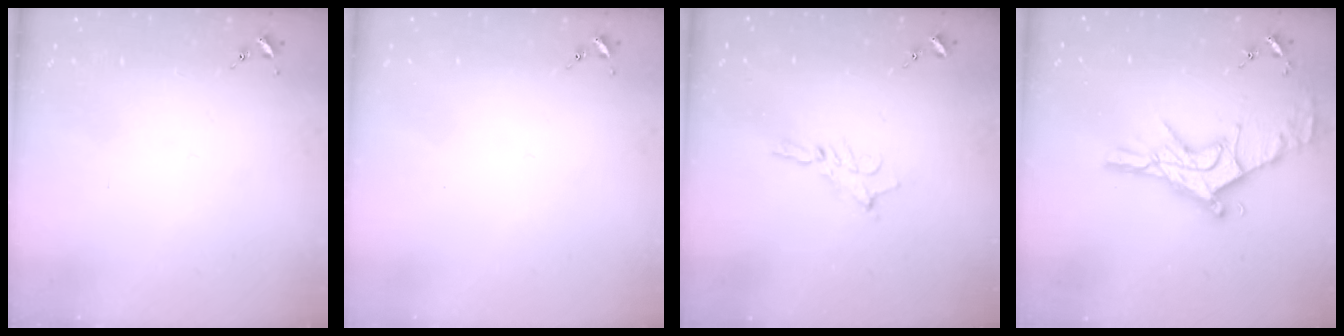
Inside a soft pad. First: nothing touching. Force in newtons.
{"total": 0.0}
{"total": 5.6, "press": 5.6, "slide": 0.3}
{"total": 17.6, "press": 17.5, "slide": 1.6}